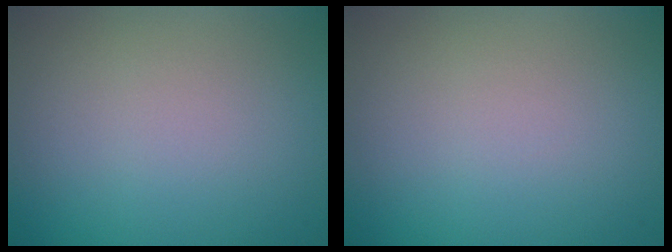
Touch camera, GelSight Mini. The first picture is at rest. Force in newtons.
{"total": 0.0}